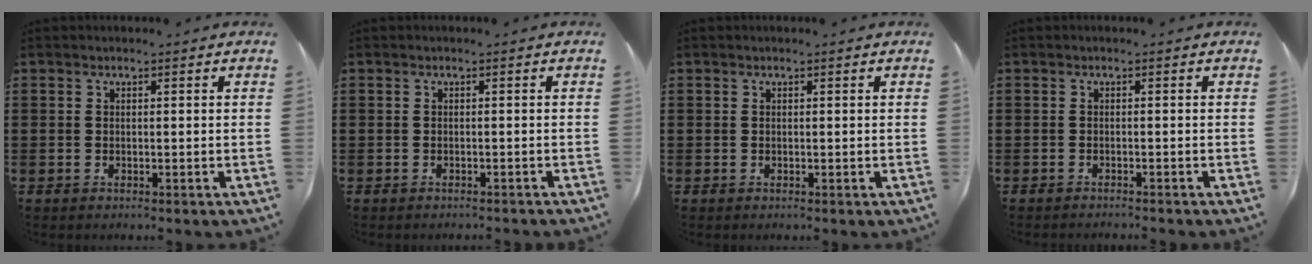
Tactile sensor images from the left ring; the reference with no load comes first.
{"total": 0.6, "force": [-0.6, 0.0, 0.1], "torque": [-0.004, -0.002, -0.011]}
{"total": 0.0}
{"total": 0.8, "force": [-0.8, -0.1, 0.1], "torque": [-0.004, 0.000, -0.016]}